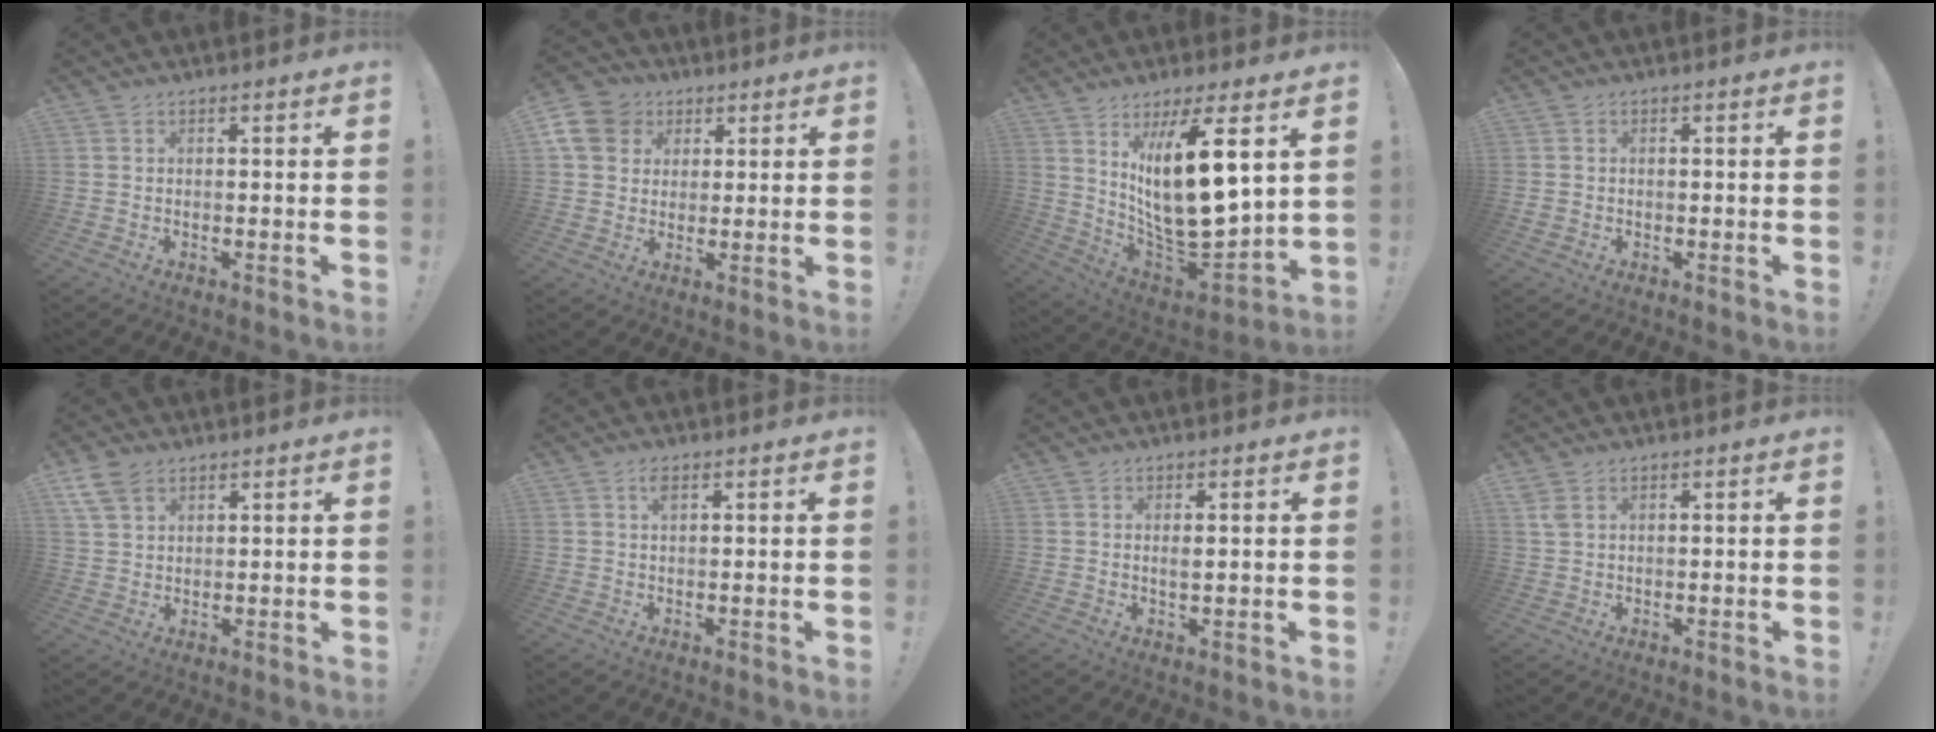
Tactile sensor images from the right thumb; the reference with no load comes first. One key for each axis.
{"total": 11.3, "fx": 3.8, "fy": 9.7, "fz": 4.4, "tx": -0.077, "ty": -0.009, "tz": 0.079}
{"total": 19.9, "fx": 7.2, "fy": 6.1, "fz": 17.5, "tx": -0.313, "ty": -0.073, "tz": 0.117}
{"total": 0.8, "fx": -0.3, "fy": 0.8, "fz": 0.2, "tx": -0.010, "ty": 0.005, "tz": -0.003}
{"total": 7.2, "fx": 4.3, "fy": 4.3, "fz": 3.9, "tx": -0.076, "ty": -0.008, "tz": 0.087}
{"total": 2.0, "fx": 1.0, "fy": 0.7, "fz": 1.6, "tx": -0.025, "ty": -0.001, "tz": 0.015}
{"total": 1.9, "fx": 0.3, "fy": 0.5, "fz": 1.8, "tx": -0.026, "ty": -0.005, "tz": 0.002}
{"total": 2.5, "fx": 1.3, "fy": 1.1, "fz": 1.7, "tx": -0.033, "ty": -0.002, "tz": 0.024}